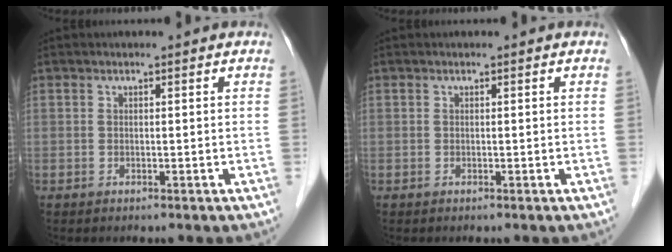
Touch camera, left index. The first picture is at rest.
{"total": 0.0}